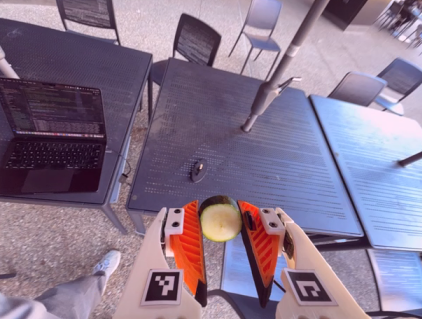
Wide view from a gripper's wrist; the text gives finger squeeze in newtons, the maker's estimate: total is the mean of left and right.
{"total": 10.5, "left": 9.9, "right": 11.0}